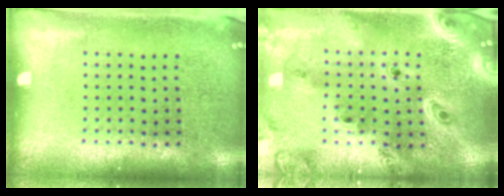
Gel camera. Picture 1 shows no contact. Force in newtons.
{"total": 3.9, "press": 3.0, "slide": 2.4}